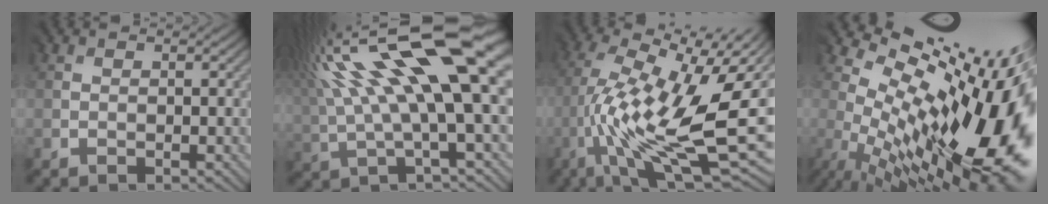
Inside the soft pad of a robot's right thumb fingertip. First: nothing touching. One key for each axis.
{"total": 18.2, "fx": 6.3, "fy": 5.0, "fz": 16.3, "tx": -0.334, "ty": 0.020, "tz": 0.114}
{"total": 16.9, "fx": -0.9, "fy": 6.3, "fz": 15.7, "tx": -0.288, "ty": 0.006, "tz": -0.027}
{"total": 18.5, "fx": 2.5, "fy": 7.5, "fz": 16.7, "tx": -0.228, "ty": -0.011, "tz": 0.053}